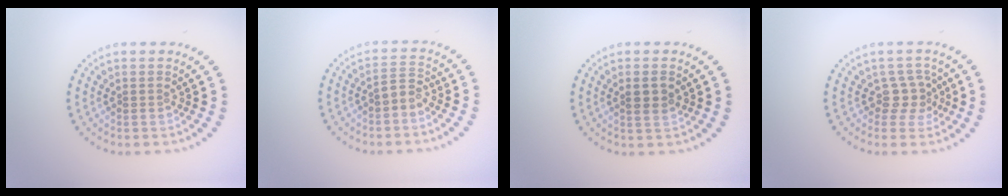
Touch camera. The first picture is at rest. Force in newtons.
{"total": 1.4, "press": 1.1, "slide": 0.8}
{"total": 1.8, "press": 1.7, "slide": 0.4}
{"total": 2.2, "press": 1.6, "slide": 1.5}